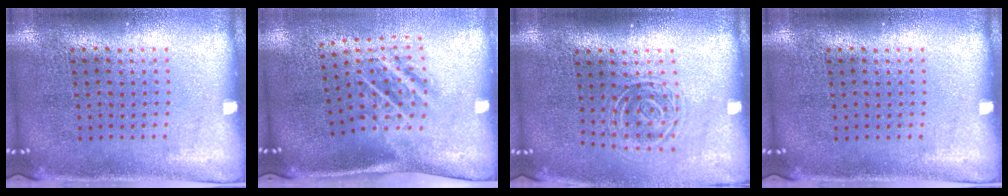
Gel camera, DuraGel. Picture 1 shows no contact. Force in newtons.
{"total": 1.8, "press": 1.2, "slide": 1.4}
{"total": 1.6, "press": 1.1, "slide": 1.1}
{"total": 0.0}